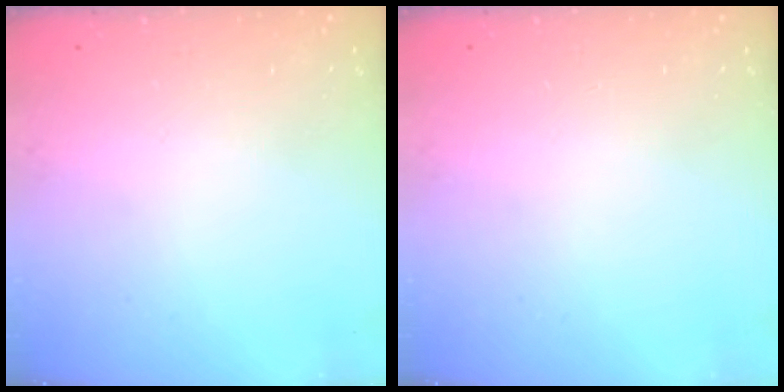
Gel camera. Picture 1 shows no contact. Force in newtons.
{"total": 0.0}